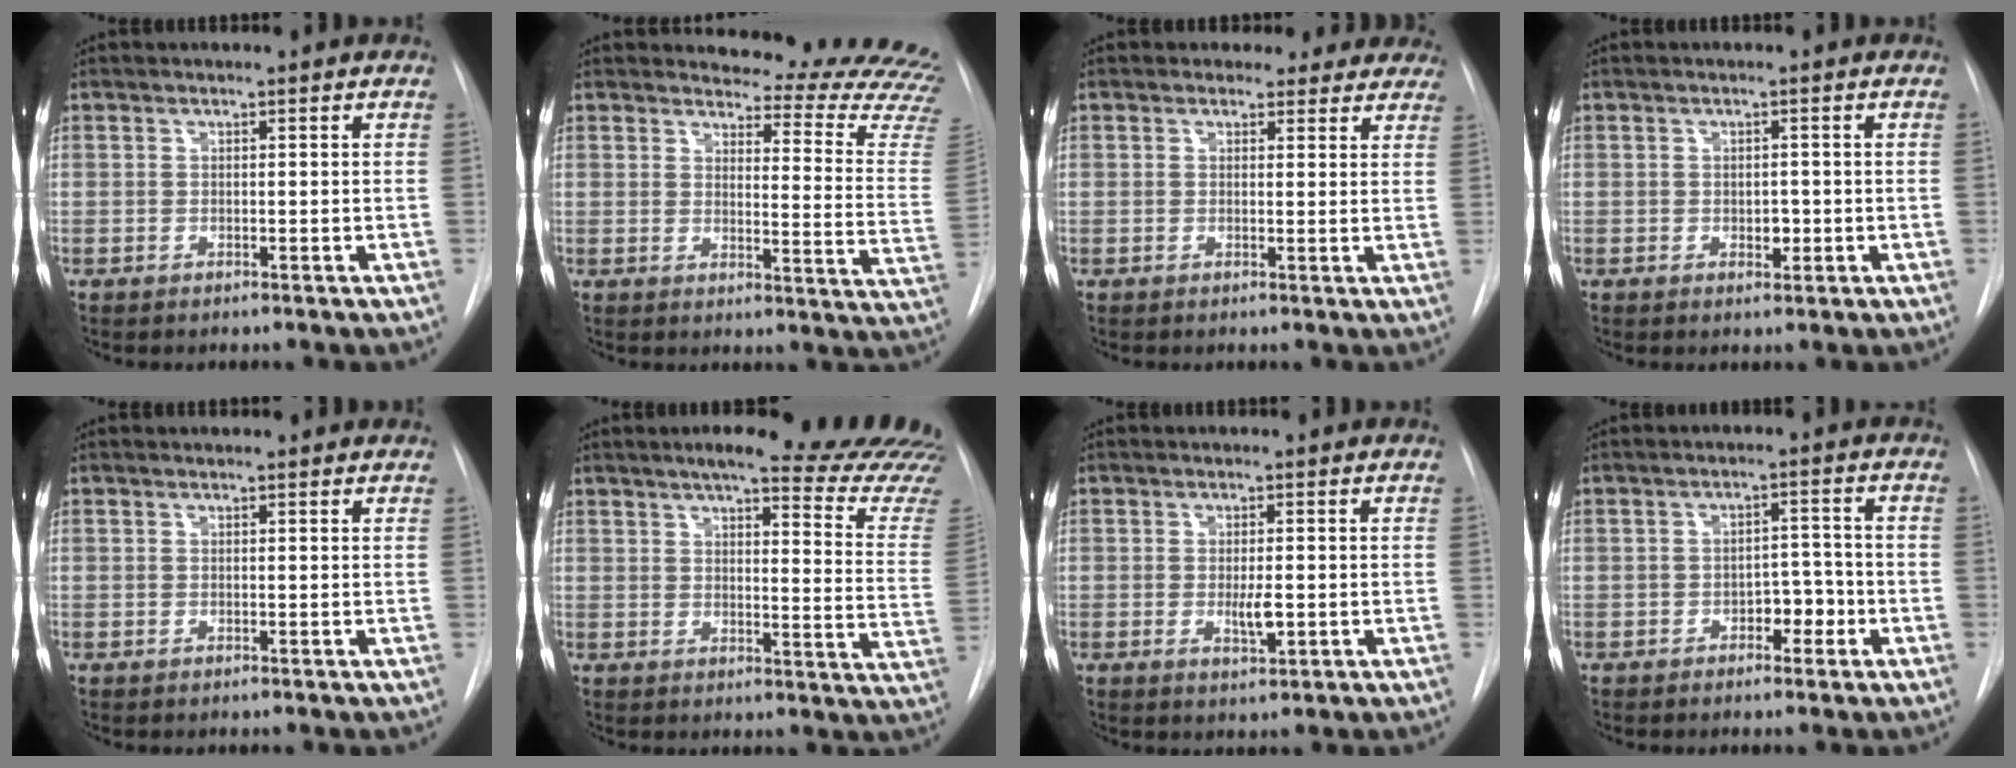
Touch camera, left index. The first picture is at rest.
{"total": 18.7, "force": [18.2, 2.1, 3.8], "torque": [-0.027, -0.143, 0.181]}
{"total": 9.0, "force": [8.0, 4.2, 0.4], "torque": [0.036, -0.002, 0.061]}
{"total": 1.5, "force": [-0.2, 1.0, 1.1], "torque": [-0.013, 0.000, -0.001]}
{"total": 2.7, "force": [2.6, 0.6, 0.5], "torque": [-0.013, 0.015, 0.025]}
{"total": 23.5, "force": [21.6, 0.7, 9.2], "torque": [-0.116, -0.105, 0.240]}
{"total": 2.7, "force": [-0.2, 0.7, 2.5], "torque": [-0.042, -0.005, -0.002]}
{"total": 3.5, "force": [-1.6, 2.0, 2.4], "torque": [-0.023, 0.010, -0.024]}